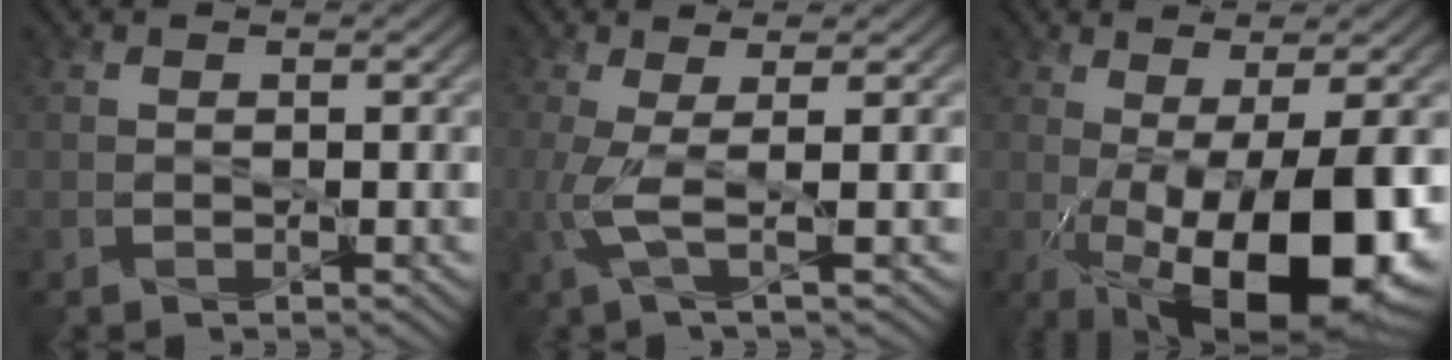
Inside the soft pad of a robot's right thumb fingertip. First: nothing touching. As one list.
[{"total": 3.6, "force": [-0.1, 0.6, 3.5], "torque": [-0.078, 0.001, -0.009]}, {"total": 15.2, "force": [-3.6, 5.6, 13.7], "torque": [-0.227, -0.025, -0.043]}]